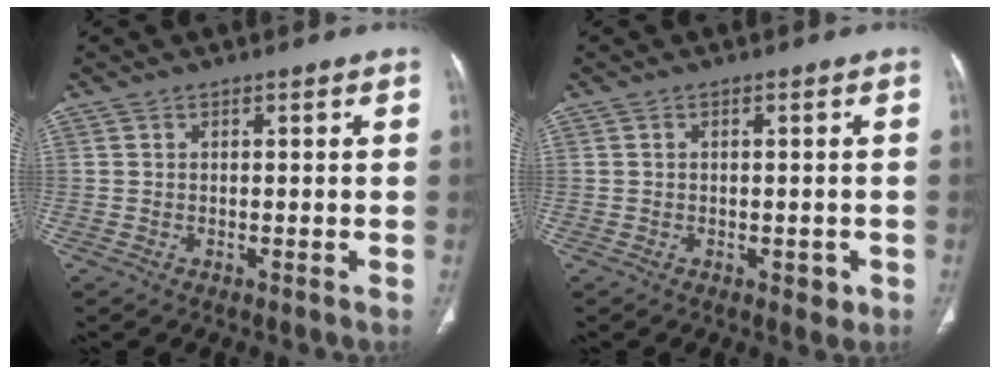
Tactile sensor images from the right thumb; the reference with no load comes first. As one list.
[{"total": 2.1, "force": [-0.7, 1.3, 1.5], "torque": [-0.009, 0.000, -0.005]}]